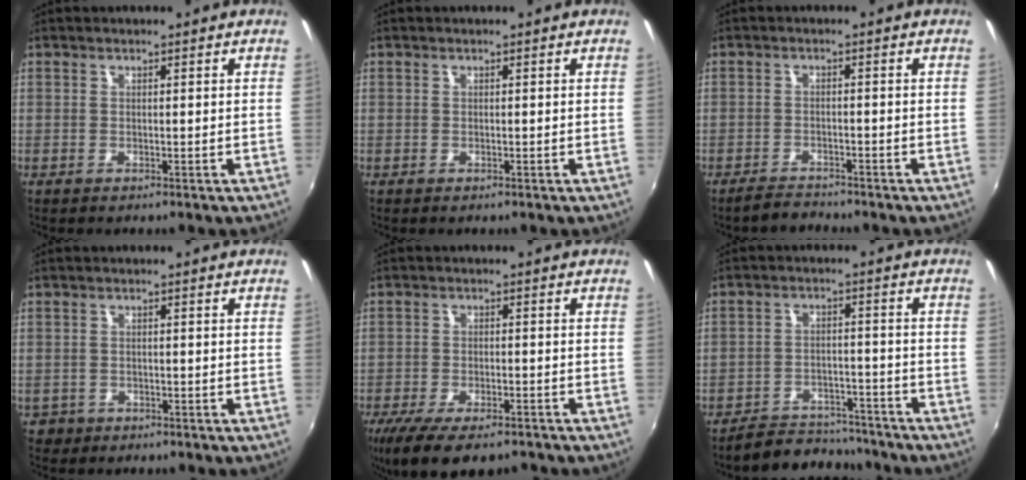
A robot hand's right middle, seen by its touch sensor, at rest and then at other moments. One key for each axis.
{"total": 0.0}
{"total": 2.7, "fx": -2.5, "fy": 0.7, "fz": 0.3, "tx": -0.020, "ty": 0.001, "tz": -0.045}
{"total": 2.9, "fx": -1.4, "fy": 2.4, "fz": 0.7, "tx": -0.024, "ty": -0.001, "tz": -0.020}
{"total": 12.7, "fx": -9.3, "fy": 4.4, "fz": 7.5, "tx": -0.160, "ty": -0.039, "tz": -0.153}
{"total": 9.2, "fx": -8.4, "fy": 3.4, "fz": 1.4, "tx": -0.043, "ty": 0.021, "tz": -0.116}